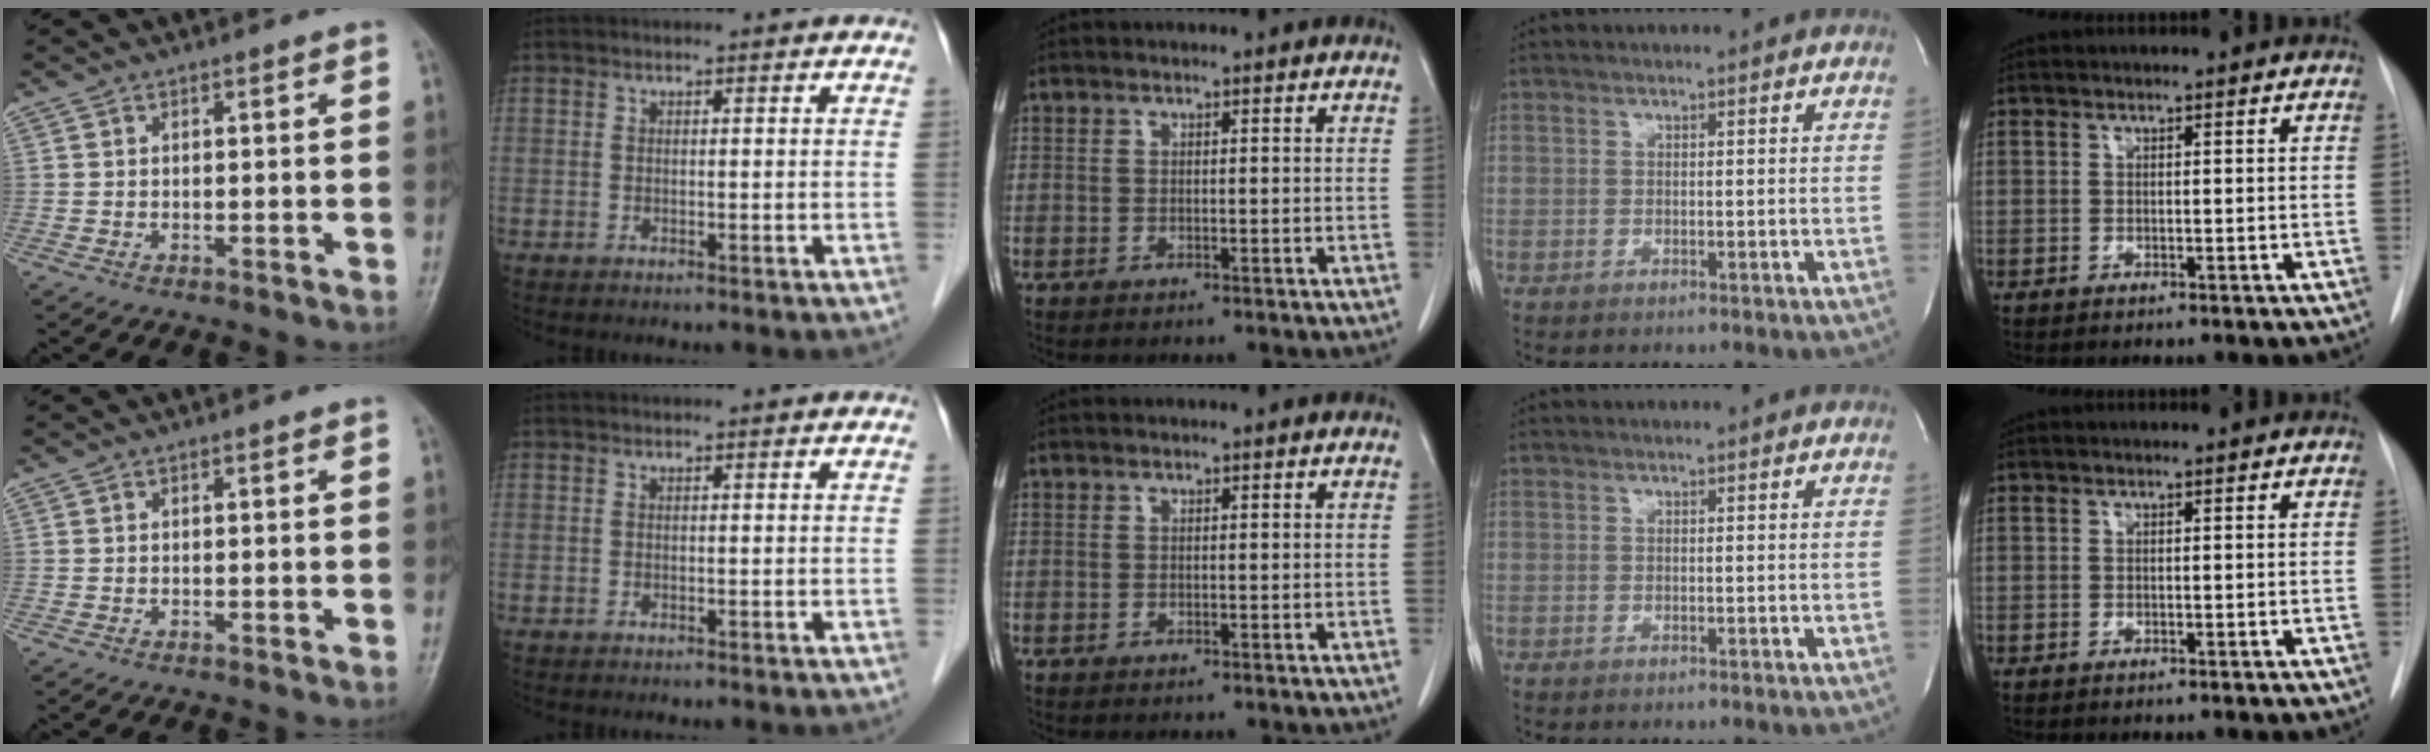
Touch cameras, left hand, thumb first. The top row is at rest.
{}